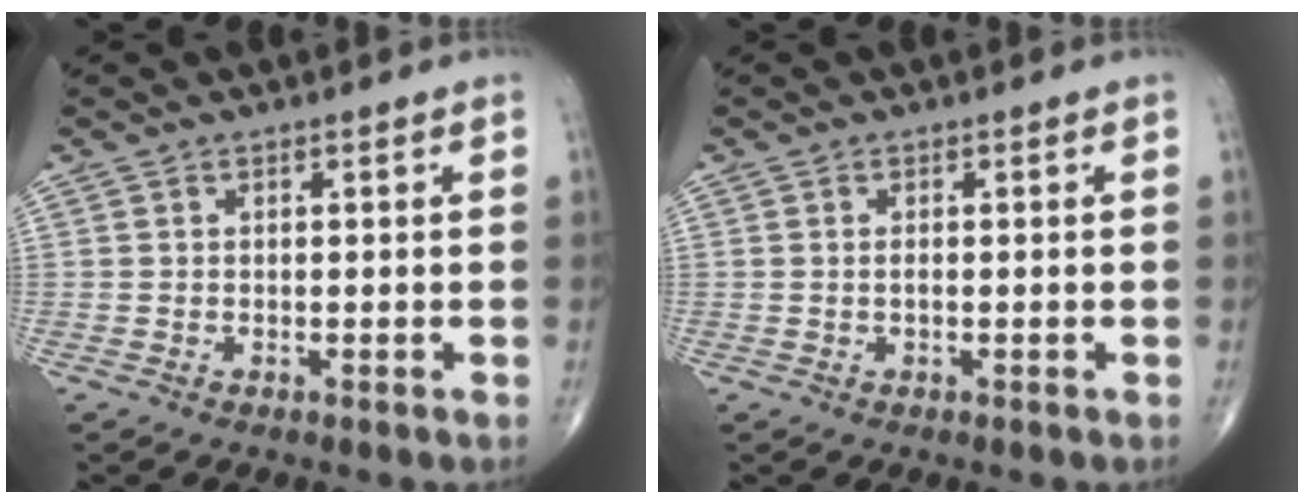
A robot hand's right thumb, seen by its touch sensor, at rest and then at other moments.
{"total": 0.7, "force": [0.0, 0.2, 0.7], "torque": [-0.015, -0.002, 0.000]}